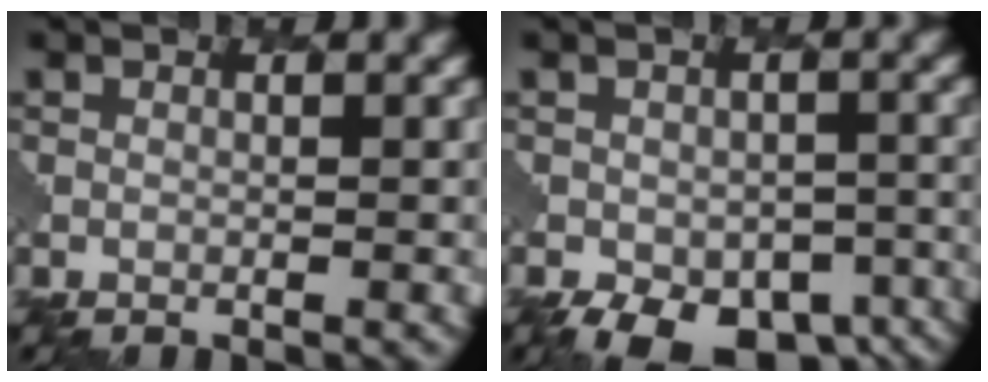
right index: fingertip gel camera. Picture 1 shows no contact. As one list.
[{"total": 8.9, "force": [-5.5, 4.8, 5.1], "torque": [-0.080, -0.031, -0.071]}]